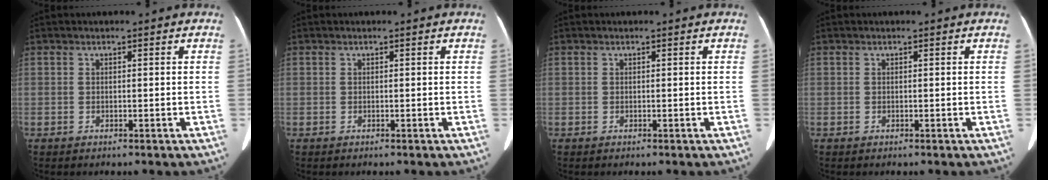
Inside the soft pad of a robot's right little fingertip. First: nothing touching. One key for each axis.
{"total": 0.0}
{"total": 0.0}
{"total": 0.0}